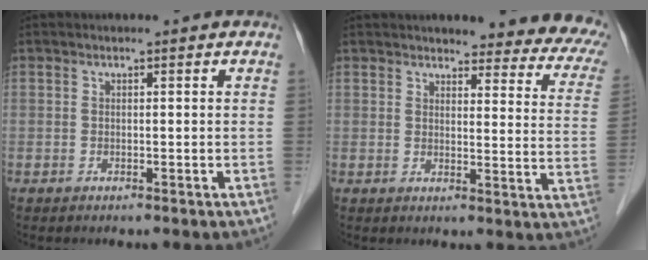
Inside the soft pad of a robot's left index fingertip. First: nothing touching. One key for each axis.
{"total": 16.7, "fx": 14.8, "fy": 3.6, "fz": 6.9, "tx": -0.046, "ty": -0.042, "tz": 0.140}